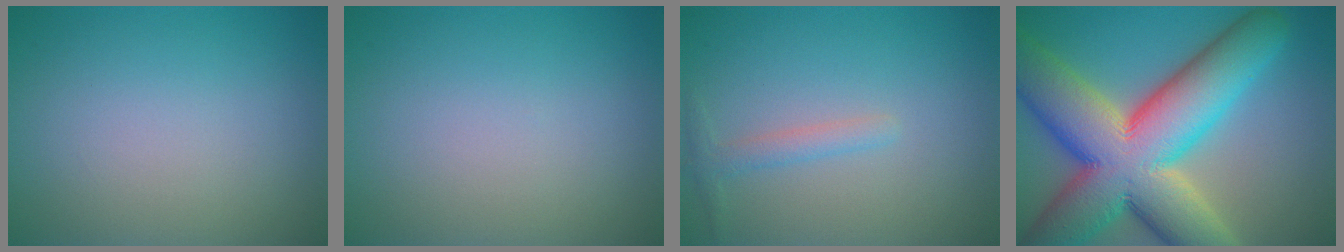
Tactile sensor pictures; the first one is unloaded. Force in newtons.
{"total": 0.0}
{"total": 1.5, "press": 1.5, "slide": 0.0}
{"total": 17.0, "press": 17.0, "slide": 1.0}